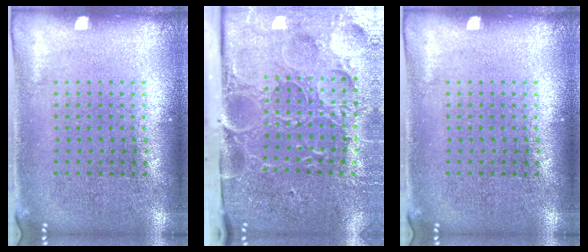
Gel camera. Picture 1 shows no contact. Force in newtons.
{"total": 5.2, "press": 4.1, "slide": 3.3}
{"total": 0.0}